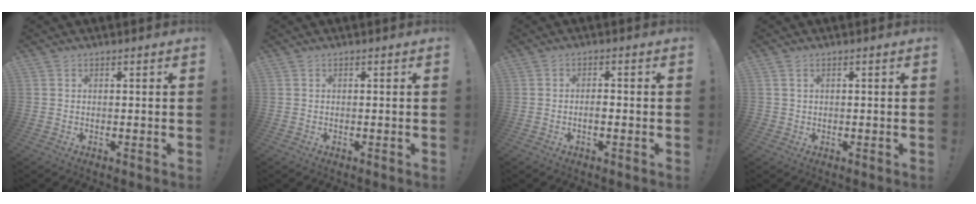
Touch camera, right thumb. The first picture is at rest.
{"total": 0.0}
{"total": 1.8, "force": [-0.6, 0.8, 1.5], "torque": [-0.017, 0.004, -0.012]}
{"total": 1.5, "force": [0.6, 1.2, 0.6], "torque": [-0.011, 0.004, 0.011]}